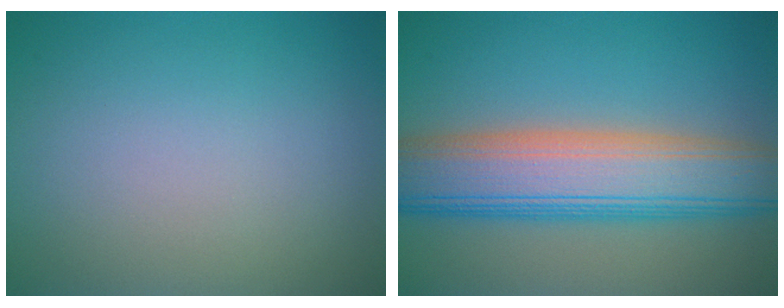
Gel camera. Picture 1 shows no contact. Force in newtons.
{"total": 10.1, "press": 10.1, "slide": 0.4}